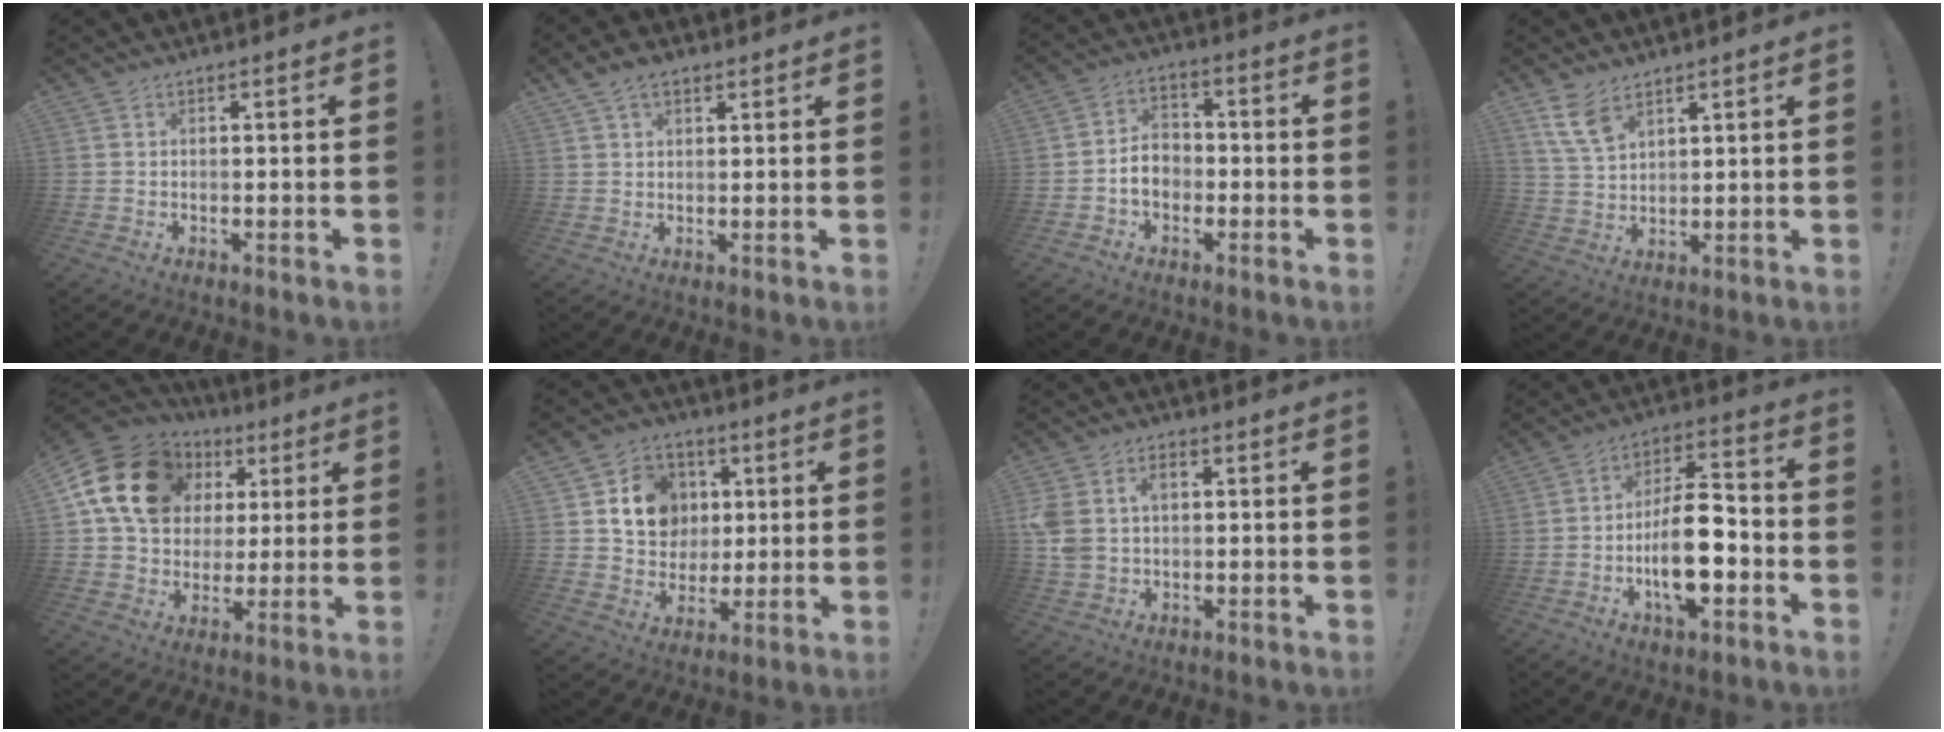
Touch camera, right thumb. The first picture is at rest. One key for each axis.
{"total": 5.1, "fx": 3.1, "fy": 3.0, "fz": 2.7, "tx": -0.045, "ty": -0.007, "tz": 0.060}
{"total": 7.6, "fx": -1.8, "fy": 5.8, "fz": 4.6, "tx": -0.078, "ty": 0.013, "tz": -0.031}
{"total": 8.1, "fx": 5.3, "fy": 4.1, "fz": 4.6, "tx": -0.085, "ty": -0.023, "tz": 0.103}
{"total": 21.5, "fx": 7.3, "fy": 15.9, "fz": 12.4, "tx": -0.207, "ty": -0.015, "tz": 0.153}
{"total": 13.7, "fx": 3.6, "fy": 11.9, "fz": 5.8, "tx": -0.083, "ty": -0.004, "tz": 0.081}
{"total": 7.8, "fx": 1.6, "fy": 5.9, "fz": 4.8, "tx": -0.103, "ty": 0.003, "tz": 0.028}
{"total": 16.1, "fx": -4.7, "fy": 6.9, "fz": 13.8, "tx": -0.246, "ty": 0.020, "tz": -0.077}